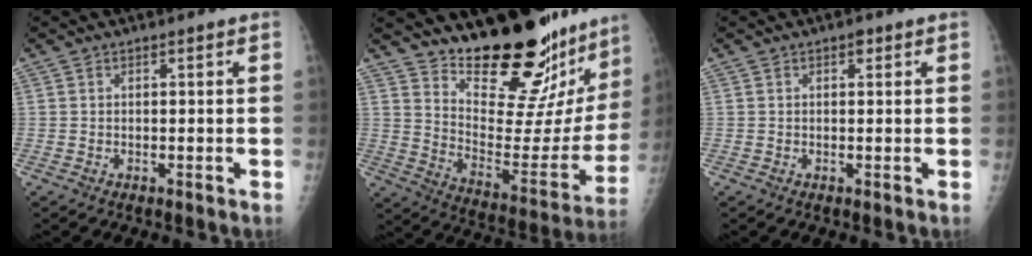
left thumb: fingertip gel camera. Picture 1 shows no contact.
{"total": 26.5, "force": [22.5, 7.1, 12.1], "torque": [-0.146, -0.174, 0.319]}
{"total": 1.0, "force": [0.5, 0.6, 0.6], "torque": [-0.002, 0.000, 0.004]}